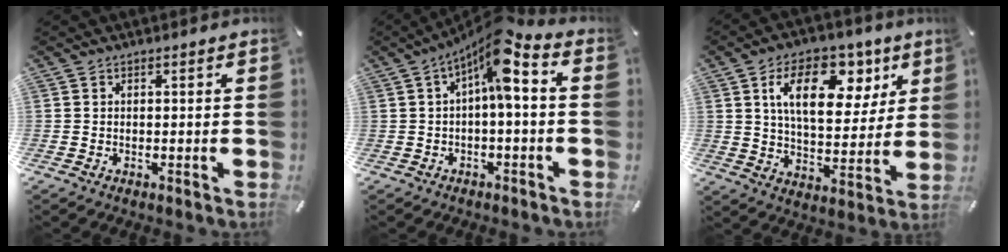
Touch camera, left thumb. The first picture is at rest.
{"total": 10.2, "force": [2.5, 3.4, 9.3], "torque": [-0.148, -0.017, 0.042]}
{"total": 17.0, "force": [7.4, 9.8, 11.8], "torque": [-0.182, -0.015, 0.123]}